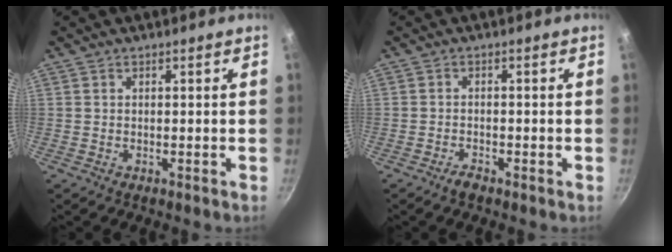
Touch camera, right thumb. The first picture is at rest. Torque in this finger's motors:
{"motor_torque": [0.56, 0.24, -0.16, 0.10, -0.03]}